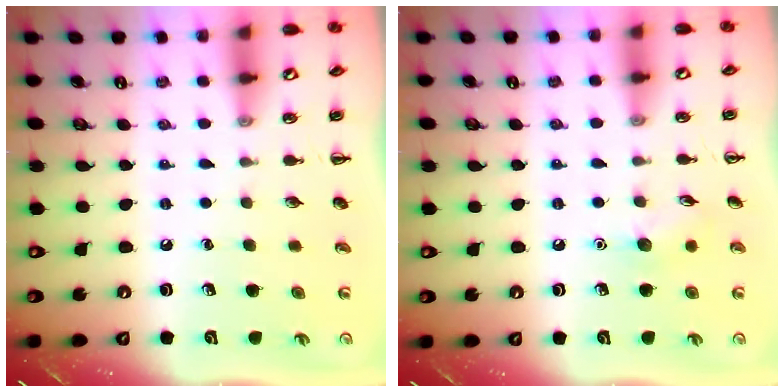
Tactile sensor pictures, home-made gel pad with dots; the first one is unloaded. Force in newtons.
{"total": 6.7, "press": 6.5, "slide": 1.6}